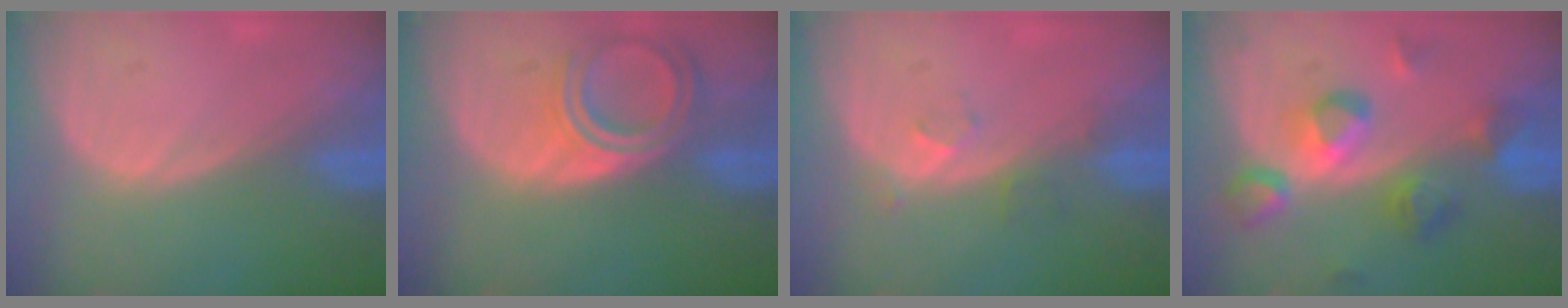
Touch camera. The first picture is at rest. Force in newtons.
{"total": 6.6, "press": 5.9, "slide": 3.0}
{"total": 2.7, "press": 2.3, "slide": 1.5}
{"total": 7.5, "press": 7.5, "slide": 0.7}